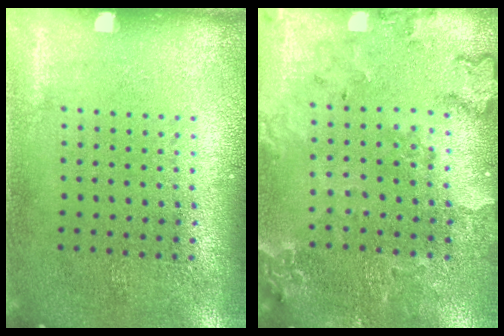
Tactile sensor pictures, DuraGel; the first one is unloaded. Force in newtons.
{"total": 0.5, "press": 0.5, "slide": 0.2}